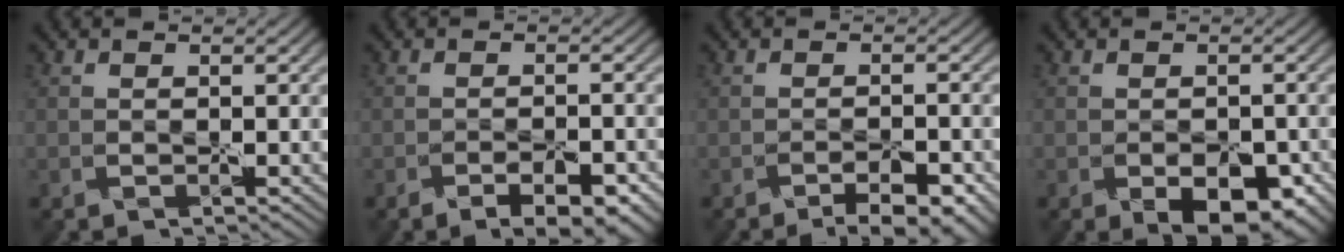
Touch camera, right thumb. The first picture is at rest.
{"total": 4.4, "force": [-3.1, 1.0, 2.9], "torque": [-0.031, 0.002, -0.042]}
{"total": 4.0, "force": [-3.1, 0.7, 2.4], "torque": [-0.024, 0.005, -0.042]}
{"total": 5.1, "force": [-2.6, 2.7, 3.4], "torque": [-0.048, -0.012, -0.025]}